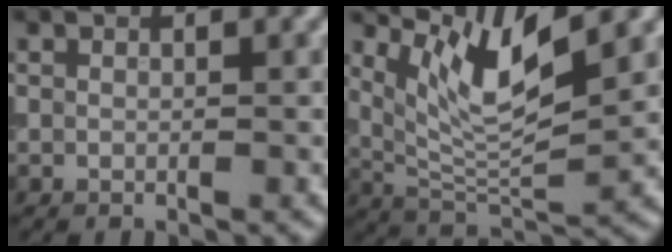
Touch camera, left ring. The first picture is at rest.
{"total": 6.7, "force": [3.7, 1.7, 5.3], "torque": [-0.105, -0.005, 0.075]}